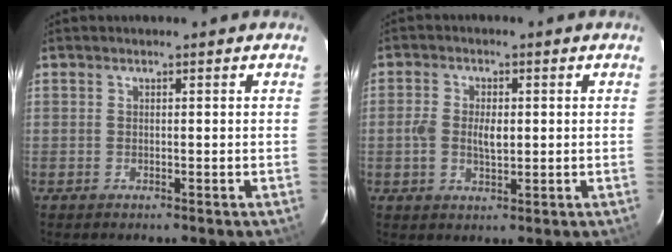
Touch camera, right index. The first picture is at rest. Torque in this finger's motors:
{"motor_torque": [0.11, 0.03, 0.12, 0.07]}